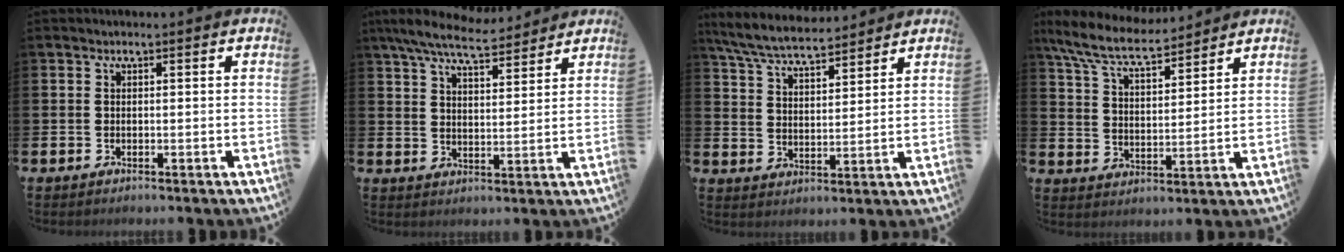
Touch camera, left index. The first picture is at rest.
{"total": 8.0, "force": [7.3, 1.5, 2.9], "torque": [-0.072, -0.033, 0.131]}
{"total": 7.1, "force": [6.7, 1.0, 2.0], "torque": [-0.062, -0.033, 0.122]}
{"total": 8.2, "force": [7.4, 1.4, 3.1], "torque": [-0.087, -0.039, 0.133]}